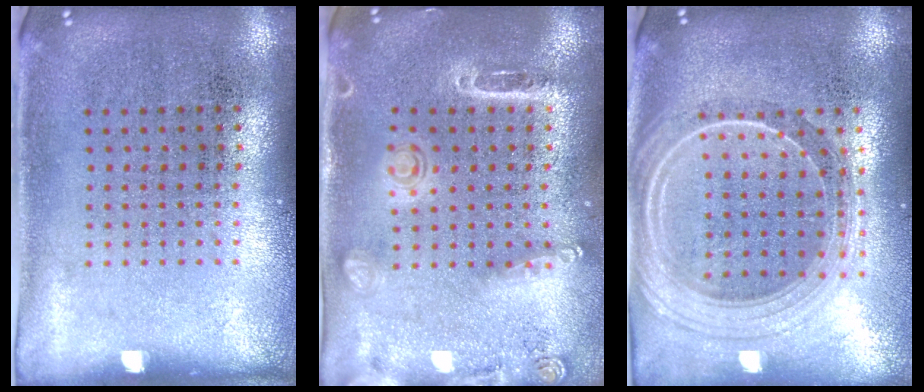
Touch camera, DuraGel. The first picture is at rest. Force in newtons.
{"total": 1.6, "press": 1.5, "slide": 0.6}
{"total": 2.4, "press": 2.0, "slide": 1.2}